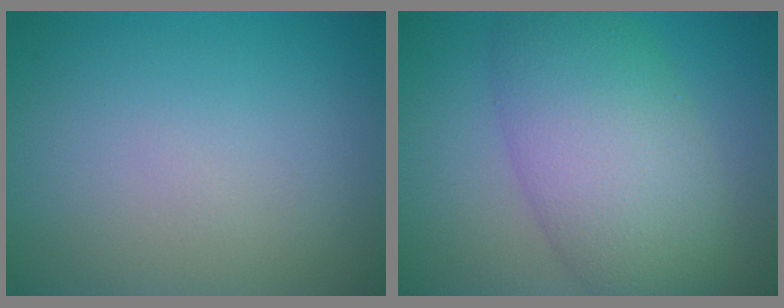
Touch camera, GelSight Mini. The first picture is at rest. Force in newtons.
{"total": 8.4, "press": 8.4, "slide": 0.3}